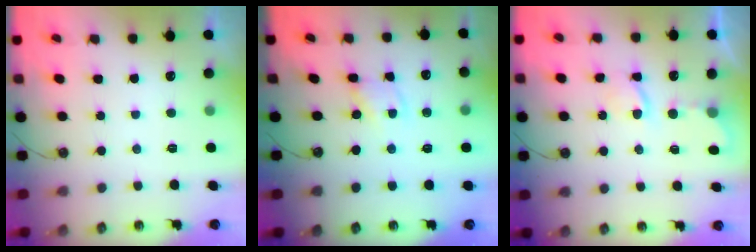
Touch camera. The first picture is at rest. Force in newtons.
{"total": 2.1, "press": 2.1, "slide": 0.3}
{"total": 4.1, "press": 4.1, "slide": 0.4}